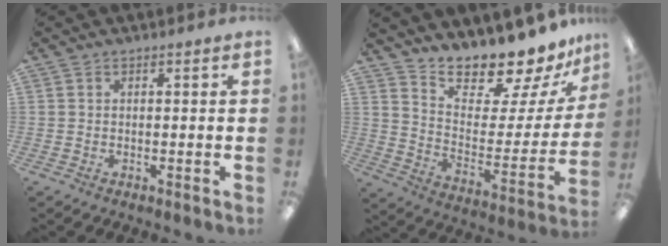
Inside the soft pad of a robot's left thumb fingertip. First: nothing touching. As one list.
[{"total": 14.9, "force": [14.2, 2.8, 3.4], "torque": [-0.061, -0.135, 0.243]}]